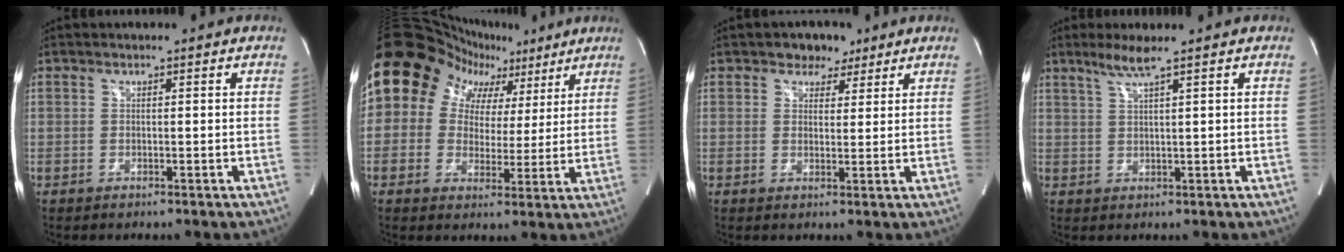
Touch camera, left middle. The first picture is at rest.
{"total": 20.4, "force": [9.7, 16.3, 7.6], "torque": [-0.167, 0.089, 0.153]}
{"total": 4.0, "force": [2.7, 2.8, 1.1], "torque": [-0.011, 0.006, 0.040]}
{"total": 3.5, "force": [2.4, -0.7, 2.4], "torque": [-0.058, 0.000, 0.052]}